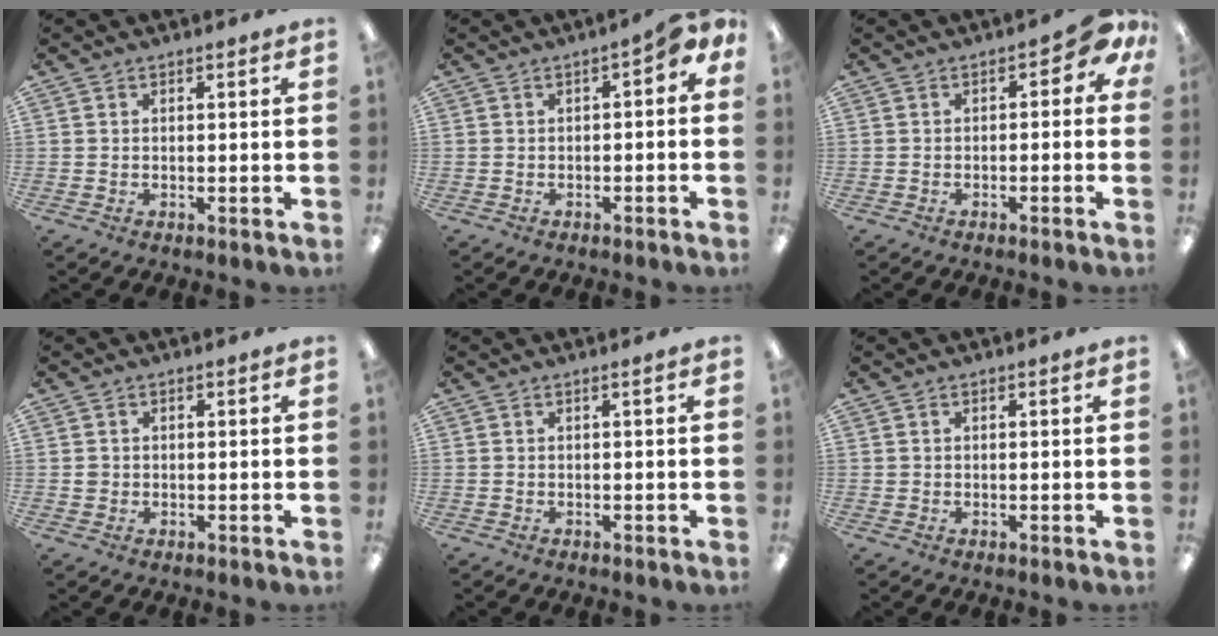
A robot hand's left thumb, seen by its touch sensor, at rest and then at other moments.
{"total": 3.1, "force": [-0.4, 1.7, 2.5], "torque": [-0.041, 0.007, -0.010]}
{"total": 4.2, "force": [0.6, 2.8, 3.1], "torque": [-0.036, -0.004, 0.008]}
{"total": 1.8, "force": [0.1, 1.7, 0.4], "torque": [-0.001, 0.002, -0.003]}
{"total": 0.0}
{"total": 1.0, "force": [0.4, 1.0, 0.1], "torque": [-0.002, 0.005, 0.007]}